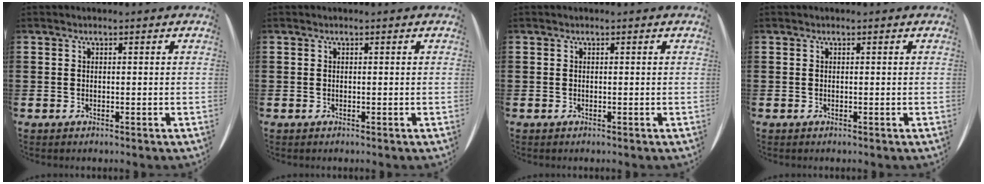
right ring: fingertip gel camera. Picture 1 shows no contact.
{"total": 0.0}
{"total": 0.0}
{"total": 0.0}